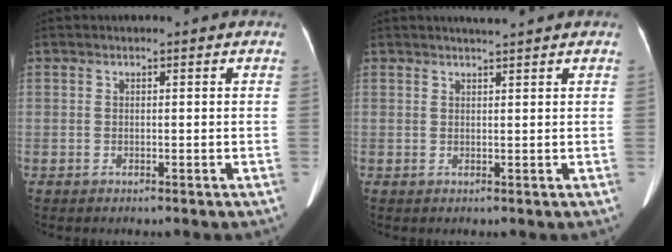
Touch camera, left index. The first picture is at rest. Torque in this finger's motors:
{"motor_torque": [0.09, -0.06, -0.01, 0.02]}